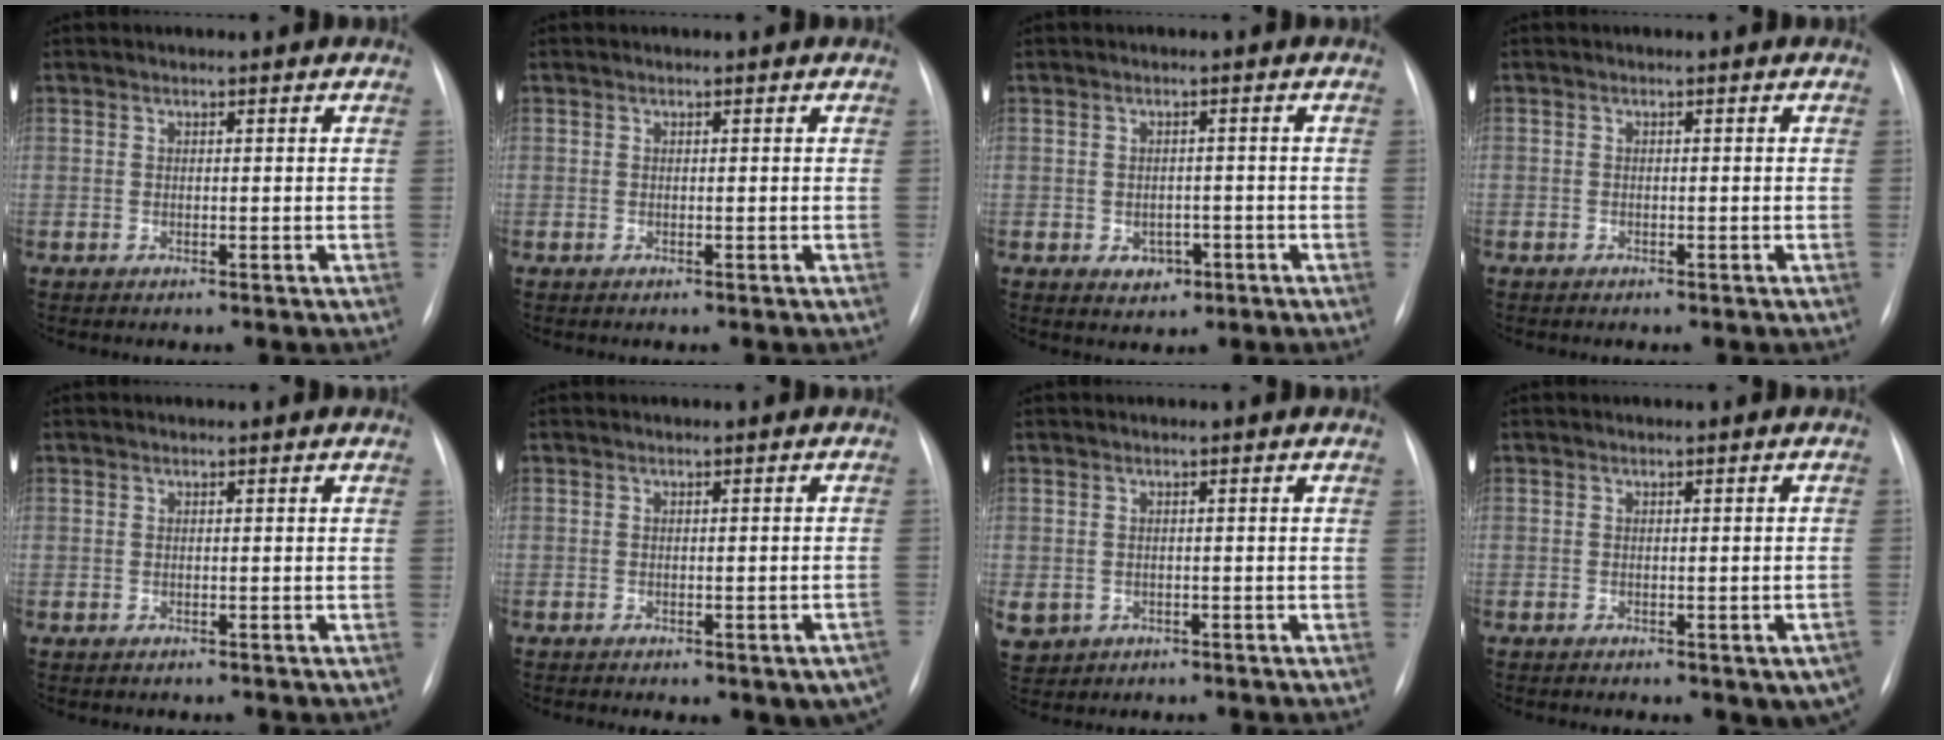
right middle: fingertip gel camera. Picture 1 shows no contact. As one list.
[{"total": 0.0}, {"total": 2.9, "force": [-1.2, 2.2, 1.4], "torque": [-0.018, 0.005, -0.004]}, {"total": 0.6, "force": [-0.5, 0.3, 0.2], "torque": [-0.010, 0.001, -0.010]}, {"total": 0.0}, {"total": 7.7, "force": [-5.0, 2.9, 5.1], "torque": [-0.048, 0.012, -0.060]}, {"total": 6.6, "force": [-2.6, 5.7, 2.1], "torque": [-0.070, -0.003, -0.030]}, {"total": 6.0, "force": [-3.5, 2.2, 4.4], "torque": [-0.036, 0.005, -0.042]}]